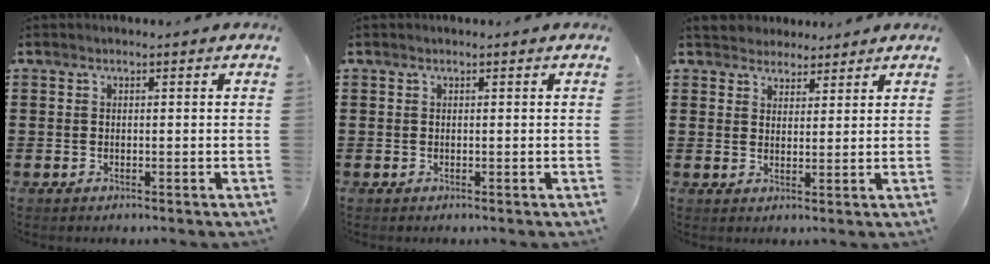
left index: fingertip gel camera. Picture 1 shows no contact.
{"total": 0.0}
{"total": 3.0, "force": [2.7, 1.3, -0.2], "torque": [-0.007, 0.003, 0.052]}